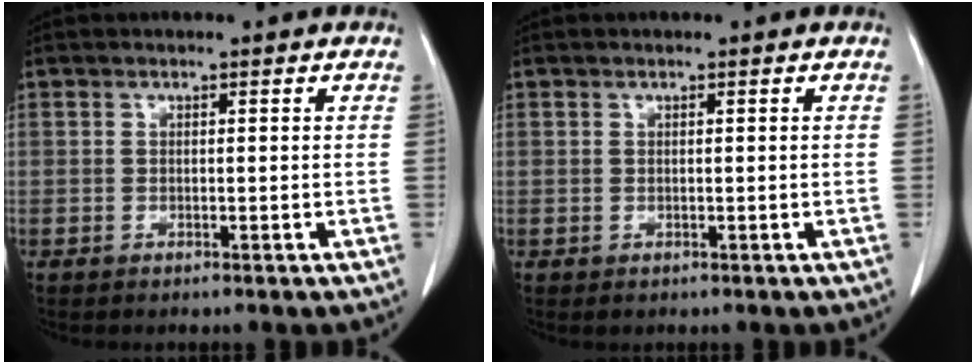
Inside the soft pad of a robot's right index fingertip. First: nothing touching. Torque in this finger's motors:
{"motor_torque": [0.10, -0.13, -0.01, -0.02]}